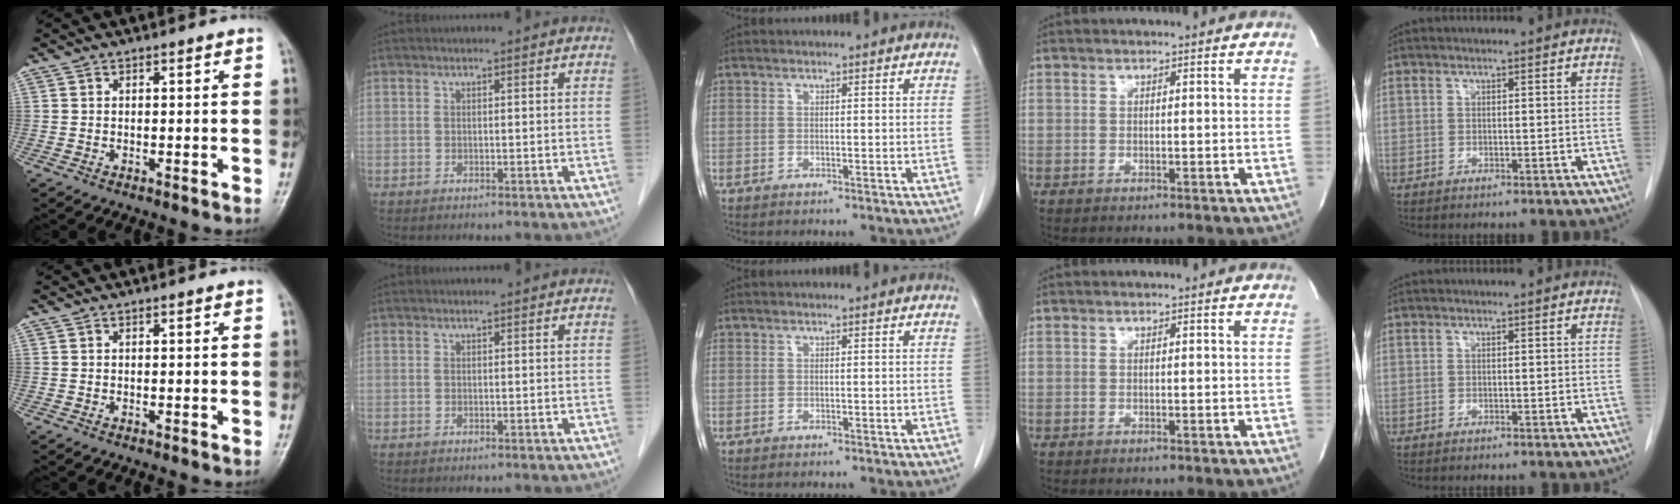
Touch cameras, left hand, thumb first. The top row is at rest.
{}